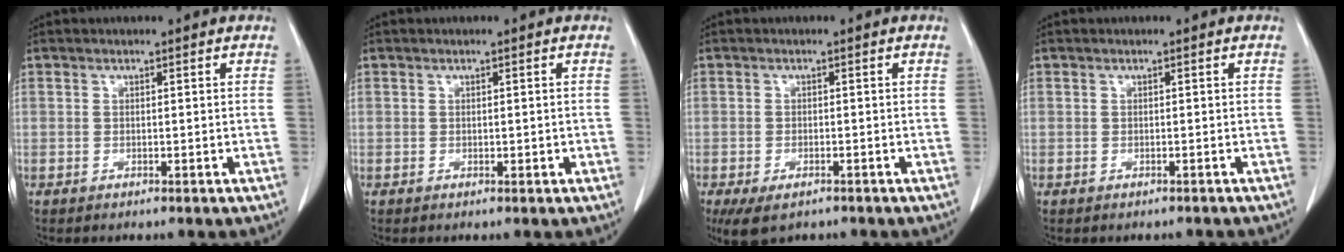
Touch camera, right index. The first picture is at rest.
{"total": 0.7, "force": [-0.1, 0.4, 0.6], "torque": [-0.007, -0.001, 0.000]}
{"total": 5.2, "force": [-3.5, 2.5, 3.1], "torque": [-0.053, -0.010, -0.052]}
{"total": 1.0, "force": [-0.7, 0.6, -0.1], "torque": [0.000, 0.004, -0.010]}